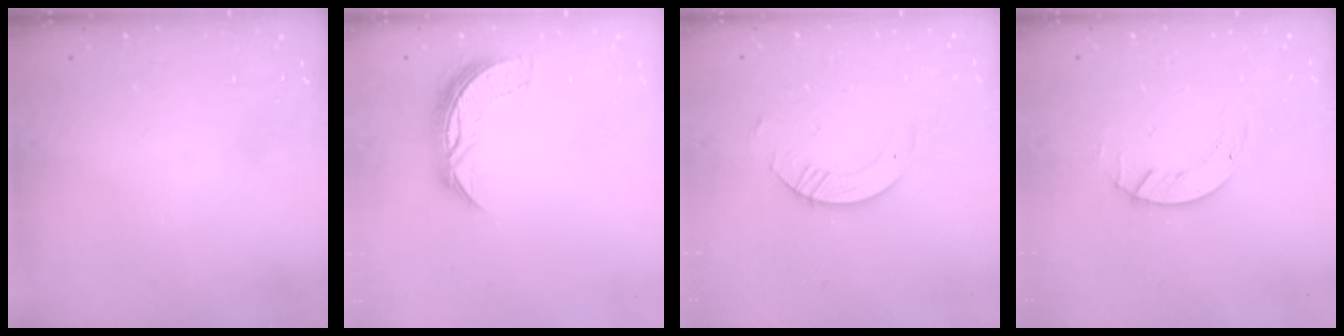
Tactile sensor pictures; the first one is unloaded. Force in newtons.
{"total": 7.7, "press": 7.7, "slide": 0.0}
{"total": 3.5, "press": 3.5, "slide": 0.4}
{"total": 2.0, "press": 2.0, "slide": 0.2}